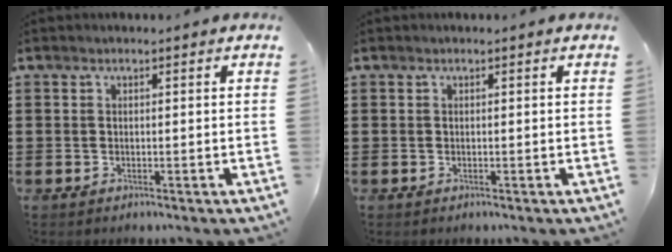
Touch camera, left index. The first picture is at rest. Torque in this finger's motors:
{"motor_torque": [-0.01, -0.01, 0.00, 0.00]}